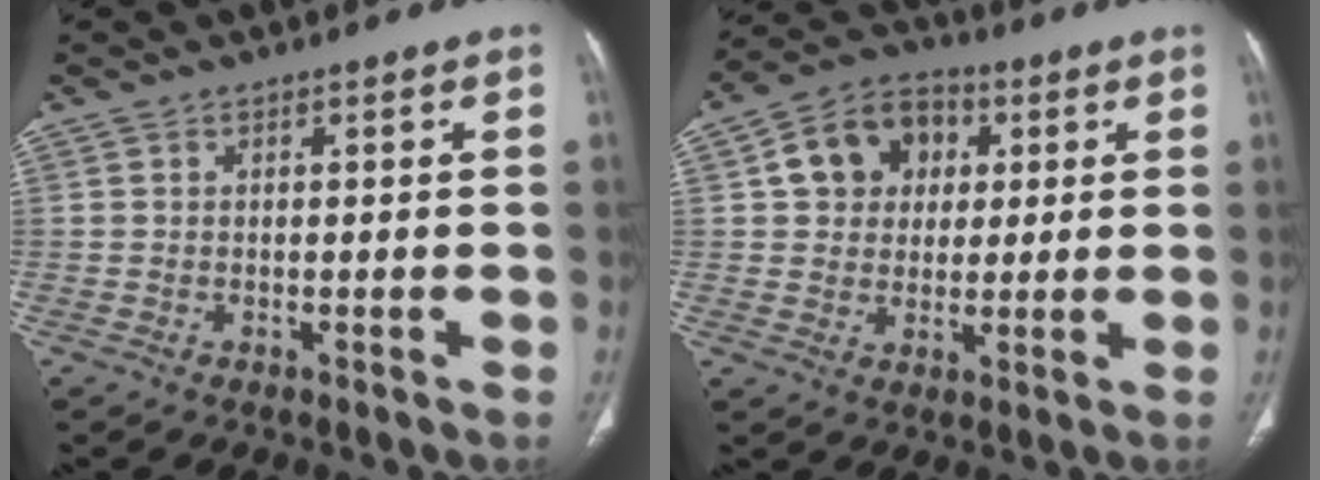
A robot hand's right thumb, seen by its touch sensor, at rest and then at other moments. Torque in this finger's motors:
{"motor_torque": [0.54, 0.42, 1.34, 0.01, 0.11]}